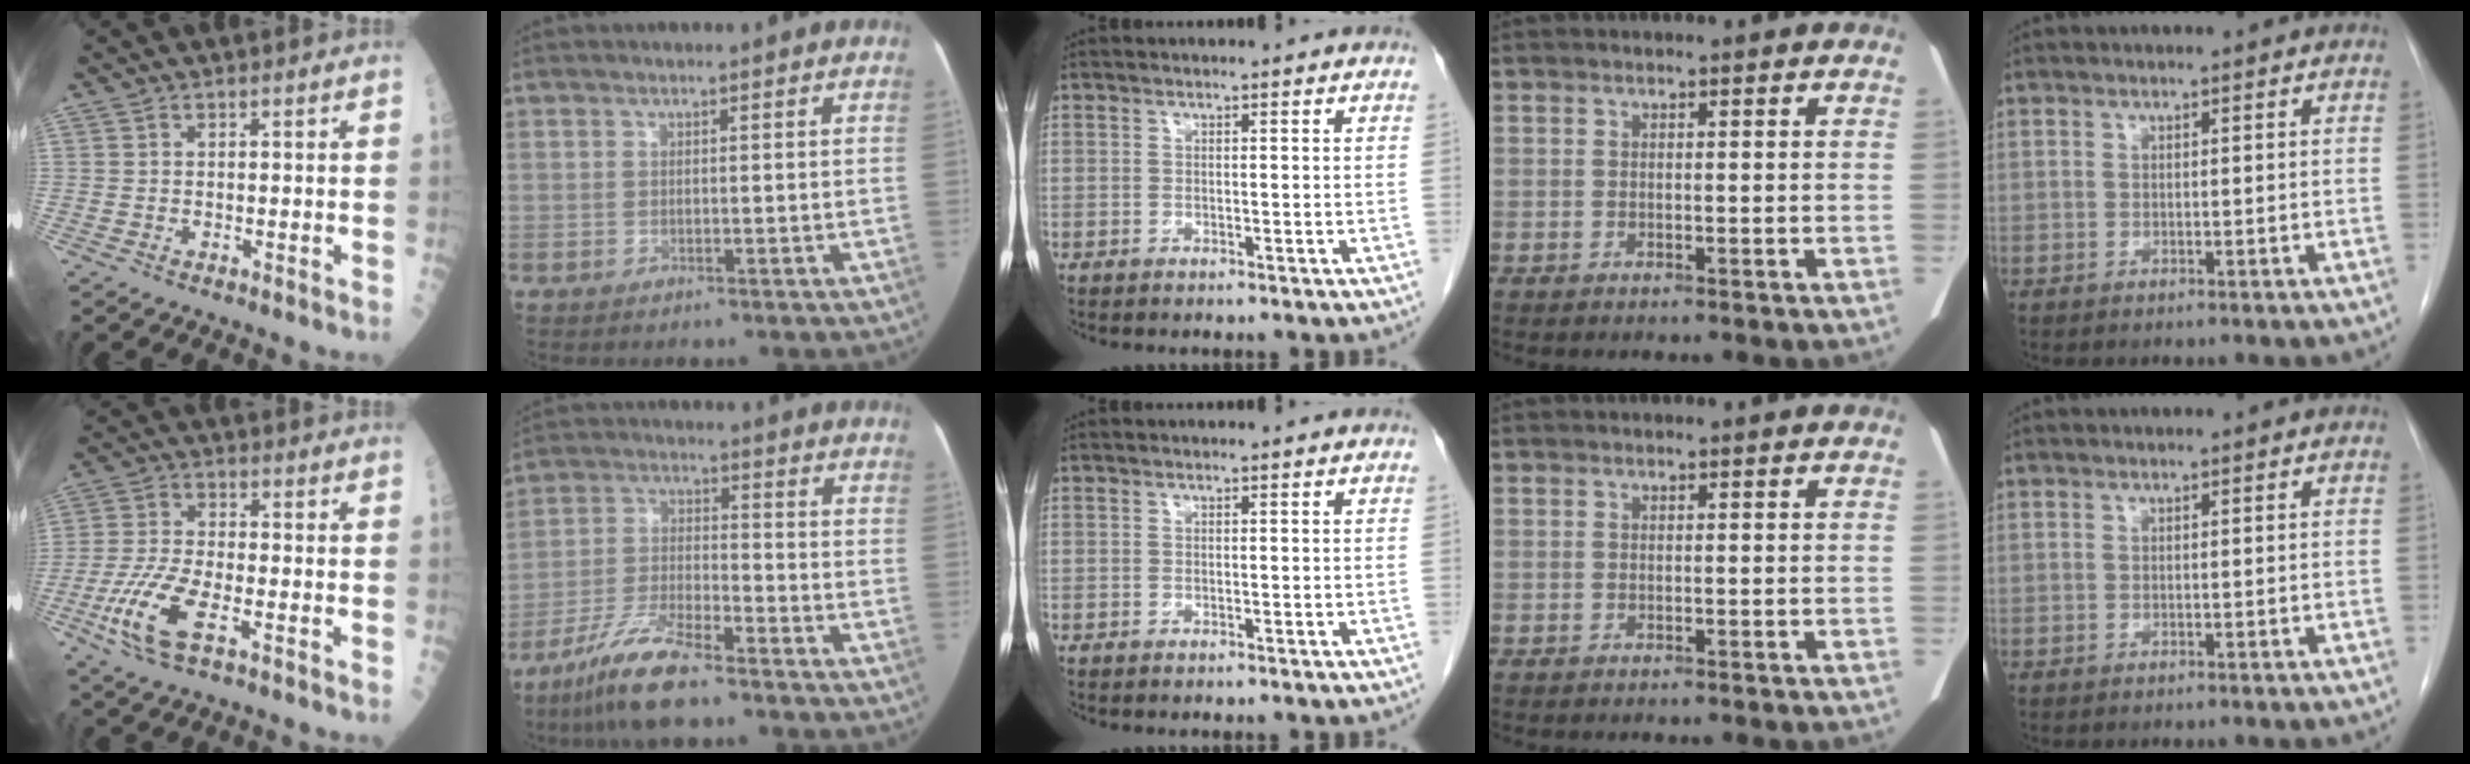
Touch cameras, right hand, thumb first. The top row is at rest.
{"thumb": {"total": 11.2, "force": [-4.5, 3.9, 9.4], "torque": [-0.217, 0.008, -0.087]}, "index": {"total": 10.0, "force": [-7.7, 2.0, 6.0], "torque": [-0.126, -0.018, -0.148]}}